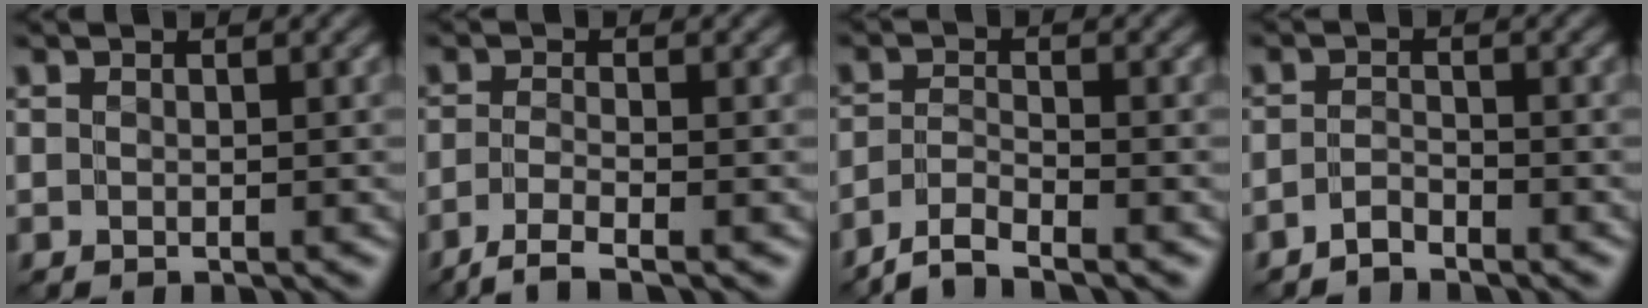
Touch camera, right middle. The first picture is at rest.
{"total": 2.8, "force": [-2.0, 0.3, 2.0], "torque": [-0.040, -0.004, -0.055]}
{"total": 3.0, "force": [-2.7, 0.2, 1.2], "torque": [-0.024, 0.000, -0.065]}
{"total": 1.3, "force": [-1.2, 0.2, 0.4], "torque": [-0.008, 0.007, -0.028]}